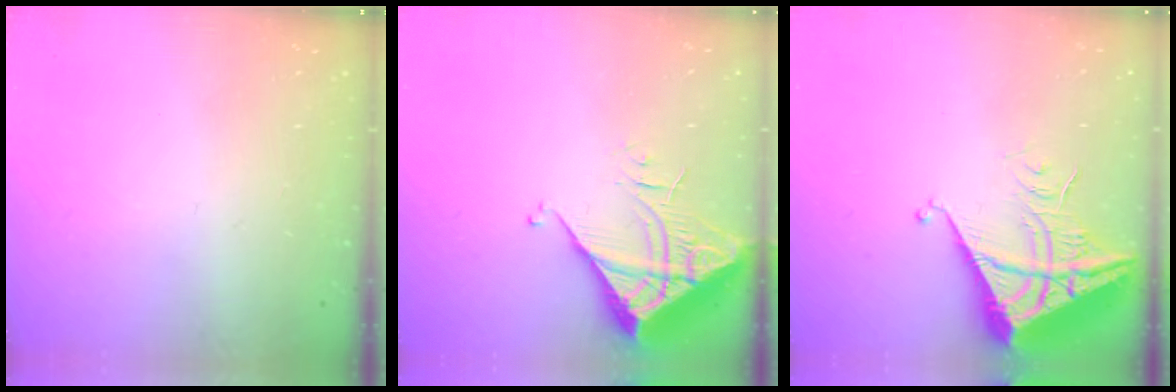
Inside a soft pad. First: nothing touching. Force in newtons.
{"total": 6.7, "press": 6.7, "slide": 0.7}
{"total": 7.0, "press": 7.0, "slide": 0.8}